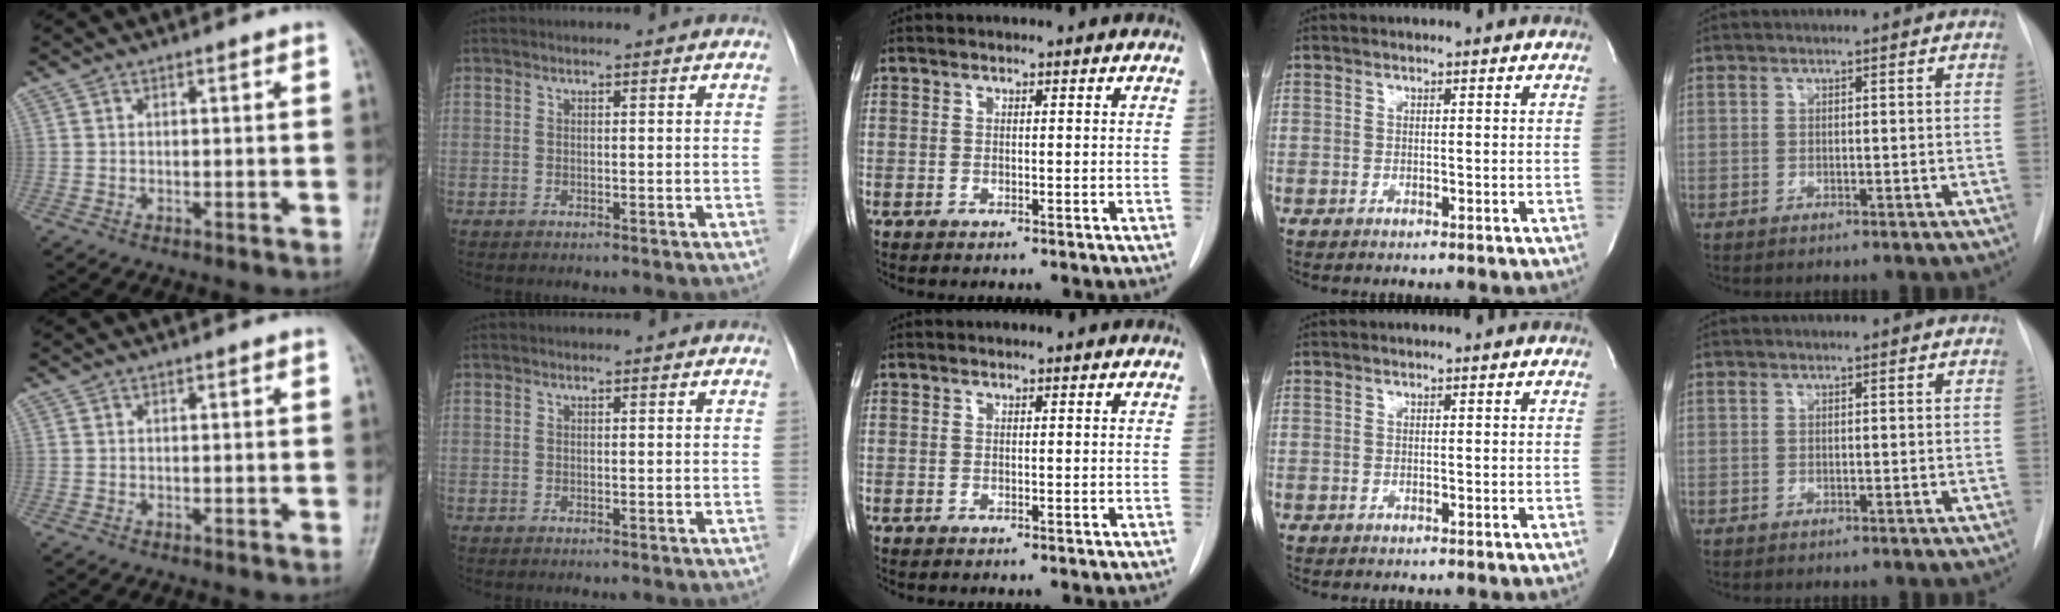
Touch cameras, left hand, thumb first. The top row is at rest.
{}